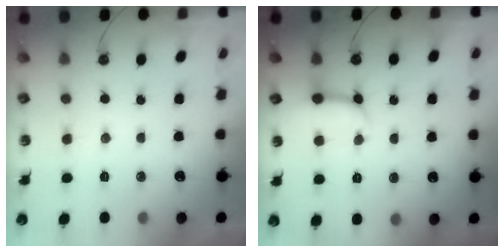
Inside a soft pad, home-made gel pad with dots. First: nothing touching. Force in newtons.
{"total": 8.4, "press": 8.3, "slide": 0.9}